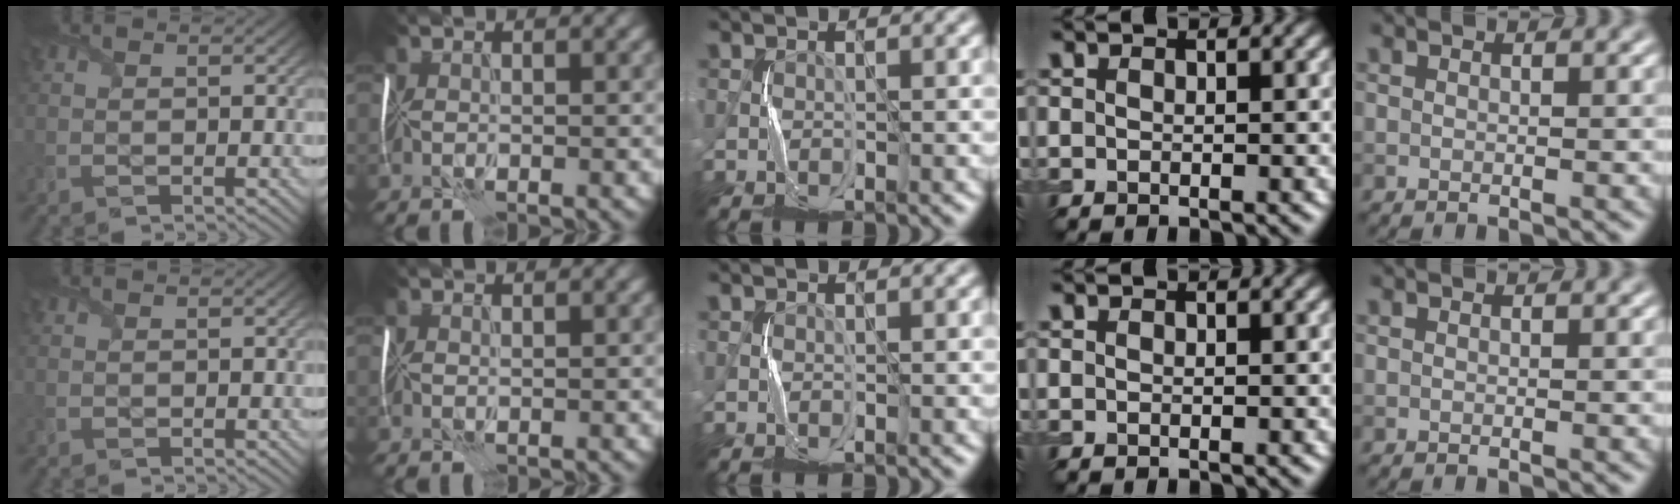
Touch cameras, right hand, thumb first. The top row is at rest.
{"index": {"total": 1.1, "force": [1.0, 0.3, 0.3], "torque": [-0.005, 0.004, 0.016]}}